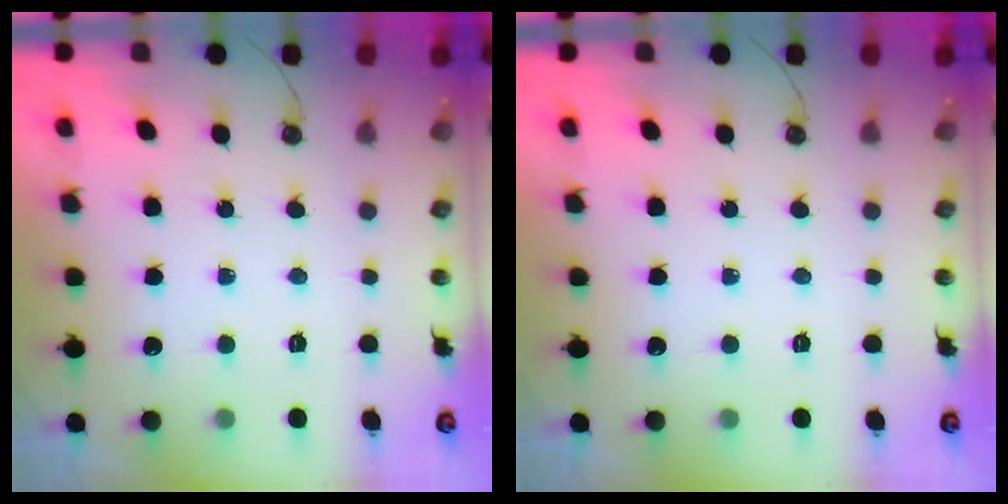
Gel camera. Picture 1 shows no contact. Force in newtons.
{"total": 0.0}